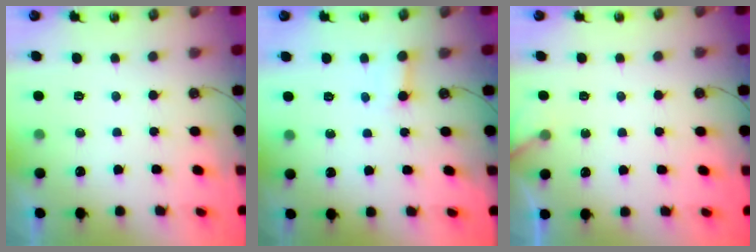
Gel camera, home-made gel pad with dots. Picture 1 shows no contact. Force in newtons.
{"total": 3.1, "press": 3.0, "slide": 0.3}
{"total": 3.5, "press": 3.5, "slide": 0.4}